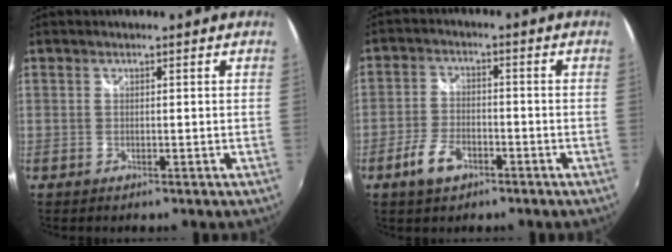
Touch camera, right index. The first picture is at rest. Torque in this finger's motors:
{"motor_torque": [0.38, -0.14, 0.16, 0.03]}